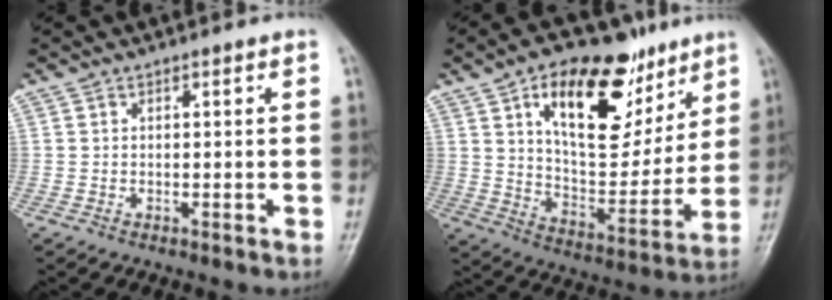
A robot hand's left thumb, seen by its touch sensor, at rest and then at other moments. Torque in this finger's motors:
{"motor_torque": [0.25, 0.62, 1.31, -1.47, 0.21]}